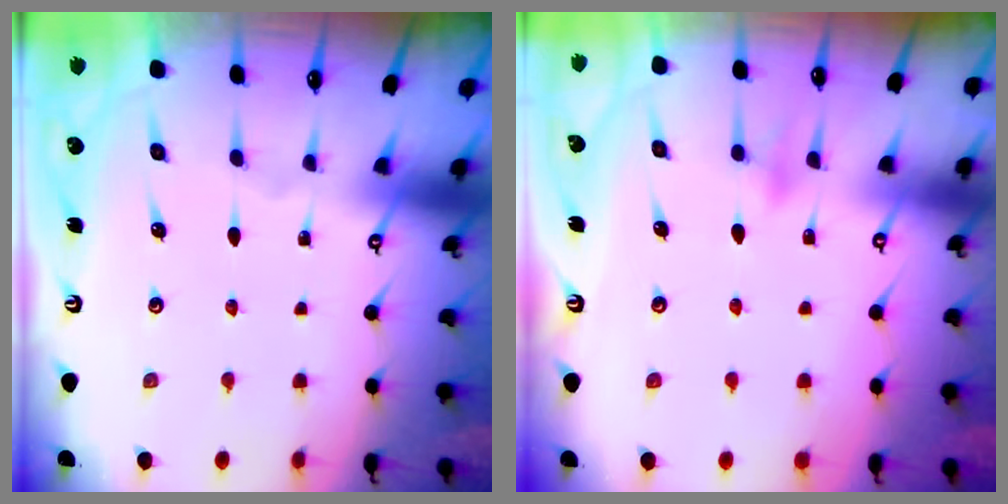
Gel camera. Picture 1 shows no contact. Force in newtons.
{"total": 7.3, "press": 7.3, "slide": 0.8}